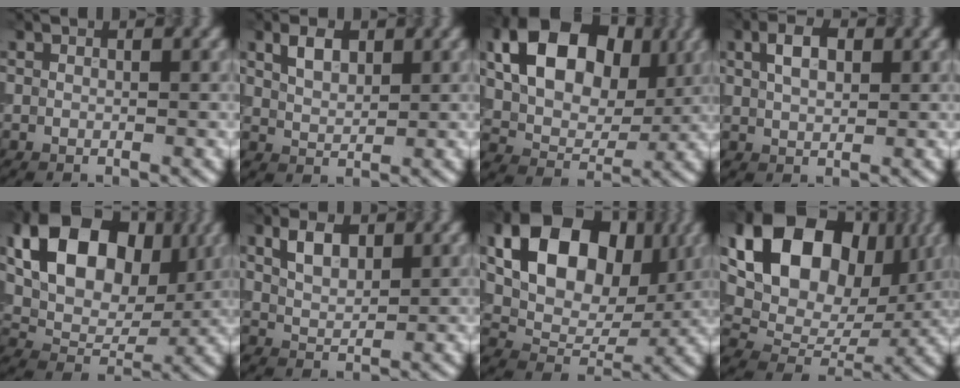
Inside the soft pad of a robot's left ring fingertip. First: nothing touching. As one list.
[{"total": 2.6, "force": [1.3, 1.5, 1.6], "torque": [-0.033, 0.003, 0.027]}, {"total": 11.0, "force": [2.9, 7.5, 7.4], "torque": [-0.127, 0.003, 0.043]}, {"total": 3.1, "force": [1.1, 1.8, 2.3], "torque": [-0.045, 0.006, 0.021]}, {"total": 11.4, "force": [3.5, 7.6, 7.7], "torque": [-0.131, 0.002, 0.057]}, {"total": 3.1, "force": [1.6, 1.7, 2.0], "torque": [-0.042, 0.003, 0.032]}, {"total": 11.7, "force": [3.6, 7.9, 7.9], "torque": [-0.135, -0.002, 0.060]}, {"total": 17.2, "force": [6.2, 11.9, 10.7], "torque": [-0.193, 0.046, 0.112]}]